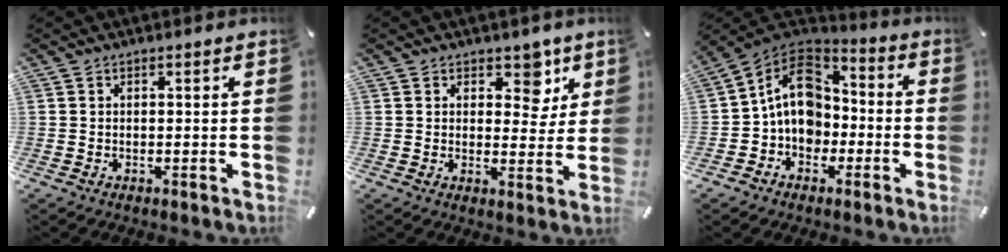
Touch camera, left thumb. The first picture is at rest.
{"total": 6.9, "force": [3.8, 4.5, 3.5], "torque": [-0.021, -0.021, 0.057]}
{"total": 12.8, "force": [-1.0, 10.9, 6.5], "torque": [-0.110, 0.019, -0.014]}